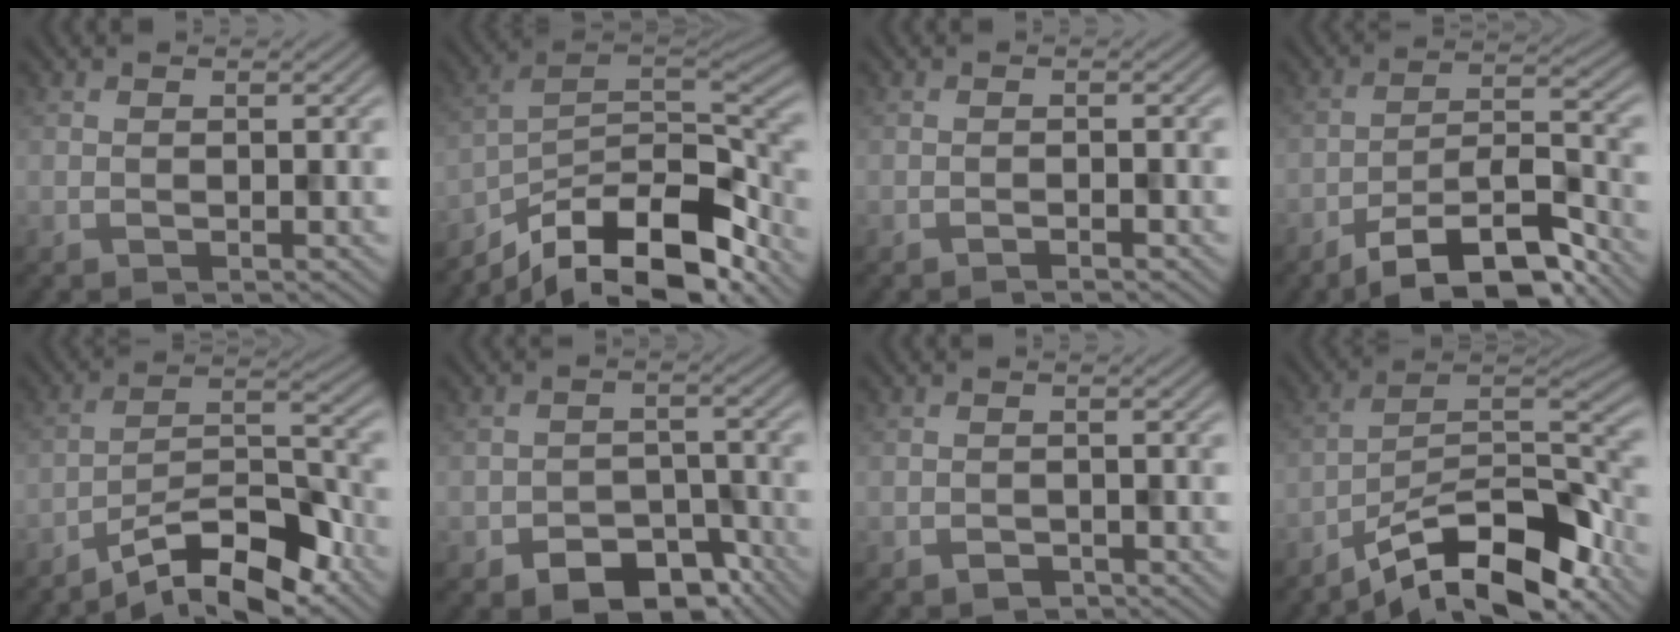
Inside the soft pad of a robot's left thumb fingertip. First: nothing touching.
{"total": 14.8, "force": [-10.8, 5.1, 8.8], "torque": [-0.175, -0.006, -0.183]}
{"total": 0.8, "force": [-0.7, 0.0, 0.4], "torque": [-0.007, 0.002, -0.014]}
{"total": 11.1, "force": [-8.3, 3.0, 6.8], "torque": [-0.110, 0.003, -0.152]}
{"total": 10.9, "force": [-8.4, 2.5, 6.5], "torque": [-0.102, 0.011, -0.158]}
{"total": 7.2, "force": [-4.7, 4.2, 3.4], "torque": [-0.048, -0.017, -0.078]}
{"total": 1.2, "force": [-0.9, 0.6, 0.4], "torque": [-0.007, -0.002, -0.017]}
{"total": 13.6, "force": [-10.3, 3.3, 8.2], "torque": [-0.137, 0.006, -0.194]}